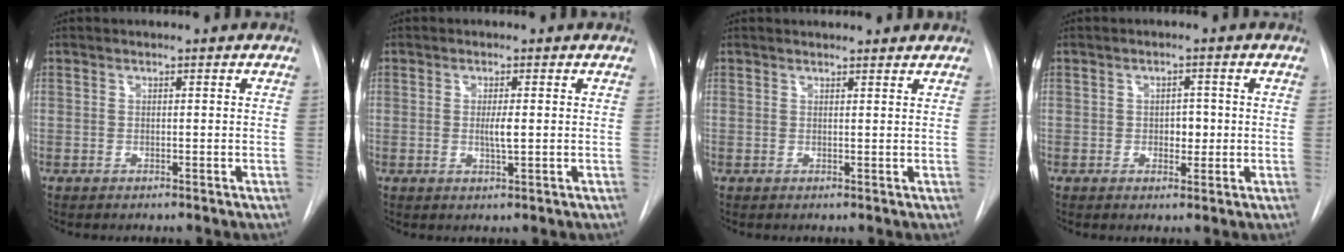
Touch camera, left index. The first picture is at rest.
{"total": 2.1, "force": [-0.3, 0.1, 2.1], "torque": [-0.041, -0.007, -0.005]}
{"total": 5.1, "force": [4.8, 1.1, 1.4], "torque": [-0.015, 0.014, 0.050]}
{"total": 2.5, "force": [-0.5, 1.6, 1.8], "torque": [-0.019, -0.003, -0.005]}